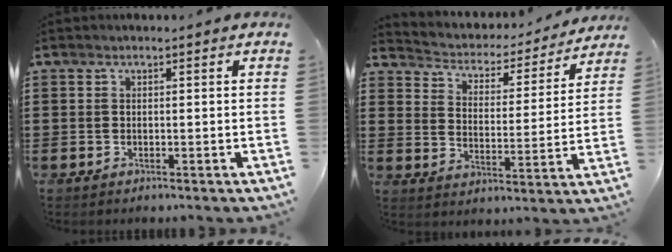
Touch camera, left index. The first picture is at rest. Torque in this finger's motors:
{"motor_torque": [0.80, -1.34, -0.09, -0.02]}